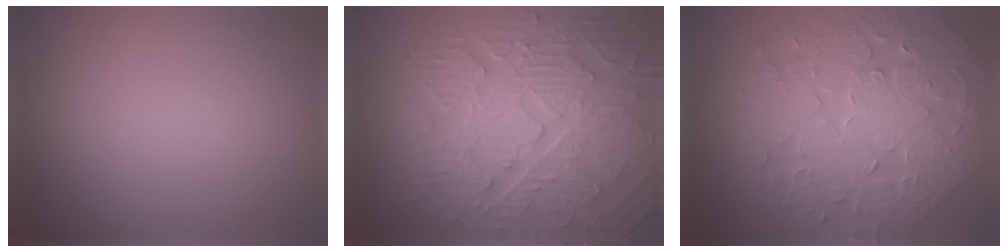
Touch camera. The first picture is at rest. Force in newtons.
{"total": 9.2, "press": 6.8, "slide": 6.2}
{"total": 9.3, "press": 6.8, "slide": 6.3}